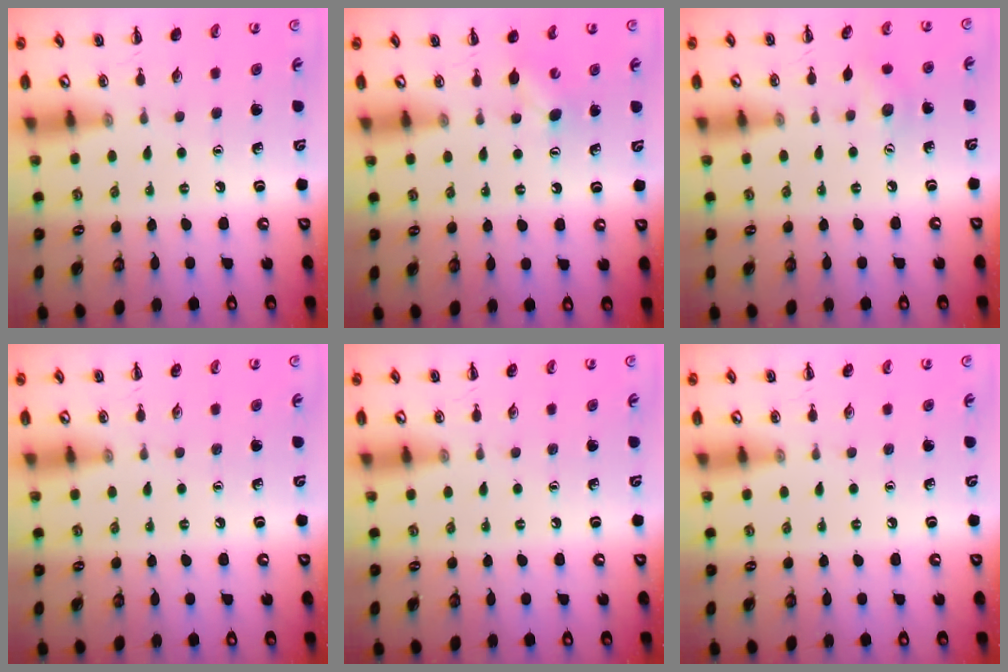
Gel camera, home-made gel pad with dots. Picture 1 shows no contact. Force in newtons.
{"total": 3.8, "press": 3.7, "slide": 0.8}
{"total": 6.9, "press": 6.7, "slide": 1.7}
{"total": 0.0}
{"total": 0.0}
{"total": 0.0}